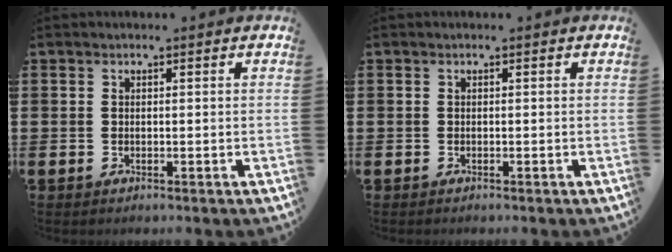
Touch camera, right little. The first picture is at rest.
{"total": 0.0}